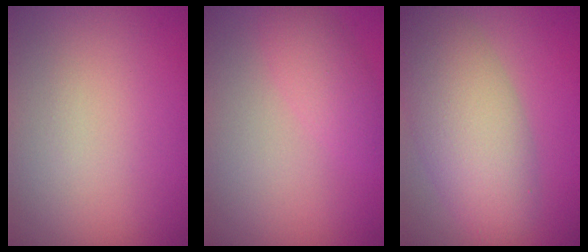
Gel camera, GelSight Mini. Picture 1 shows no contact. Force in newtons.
{"total": 2.2, "press": 2.2, "slide": 0.2}
{"total": 7.0, "press": 7.0, "slide": 0.4}